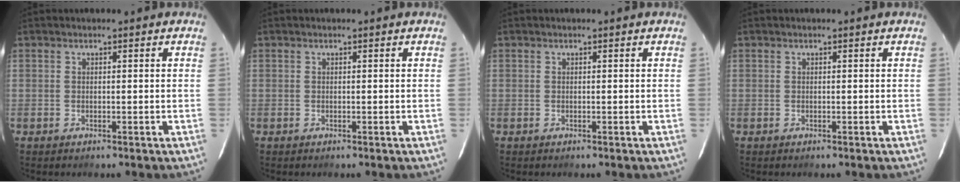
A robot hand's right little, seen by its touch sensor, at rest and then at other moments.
{"total": 0.0}
{"total": 0.0}
{"total": 0.0}